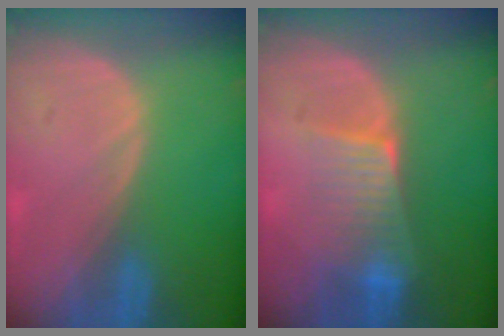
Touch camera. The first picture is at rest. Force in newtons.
{"total": 6.4, "press": 5.7, "slide": 2.8}